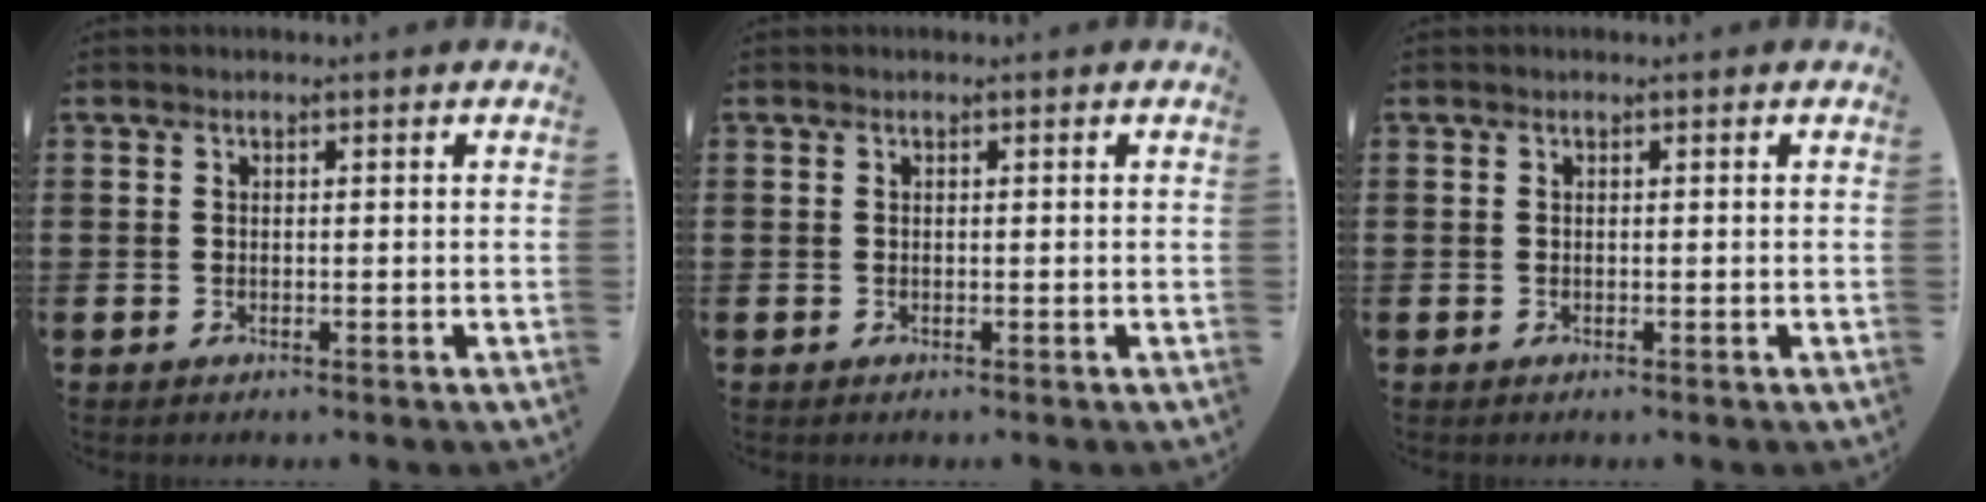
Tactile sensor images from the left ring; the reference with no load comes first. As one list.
[{"total": 0.0}, {"total": 0.0}]